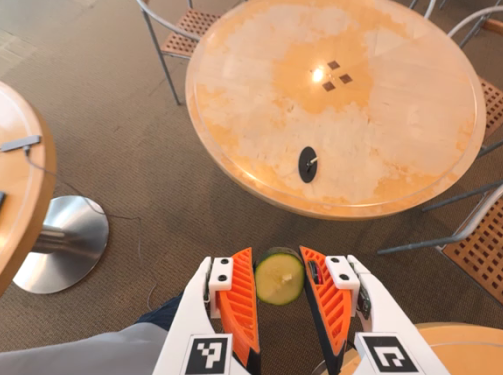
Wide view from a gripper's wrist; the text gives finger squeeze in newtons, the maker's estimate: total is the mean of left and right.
{"total": 8.3, "left": 8.2, "right": 8.3}